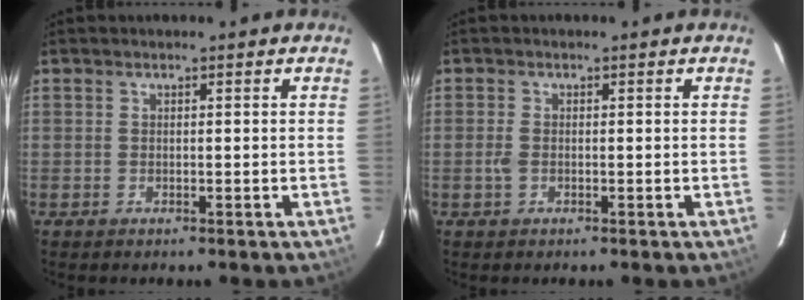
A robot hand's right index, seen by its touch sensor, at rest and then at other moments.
{"total": 1.6, "force": [-0.4, 0.9, 1.2], "torque": [-0.028, 0.000, -0.009]}